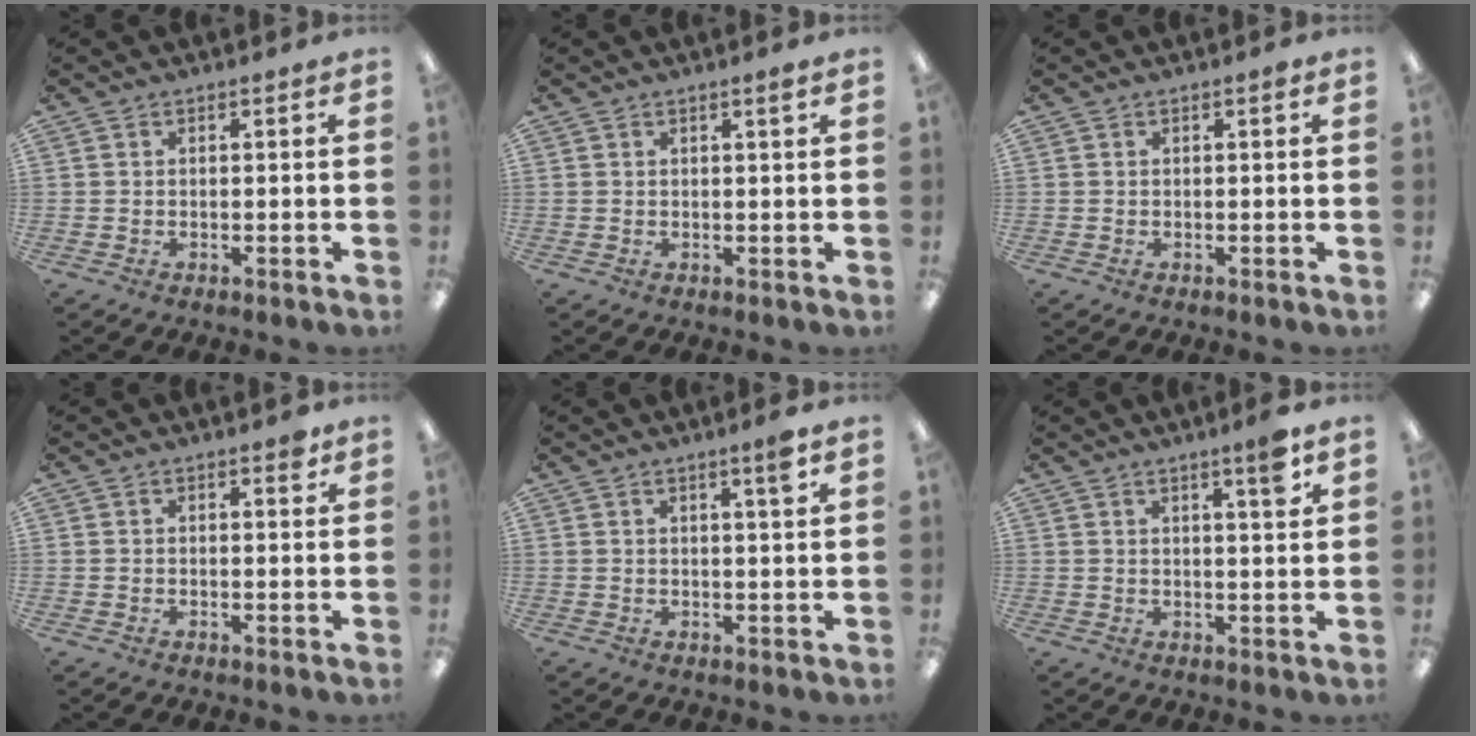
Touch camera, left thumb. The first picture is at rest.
{"total": 1.3, "force": [0.8, 0.0, 0.9], "torque": [-0.012, -0.004, 0.012]}
{"total": 0.5, "force": [0.2, 0.1, 0.5], "torque": [-0.010, 0.002, 0.003]}
{"total": 1.8, "force": [1.2, 0.7, 1.2], "torque": [-0.010, -0.004, 0.018]}
{"total": 3.6, "force": [2.3, 0.1, 2.8], "torque": [-0.044, -0.006, 0.034]}
{"total": 5.1, "force": [3.2, 0.4, 4.0], "torque": [-0.054, -0.015, 0.047]}